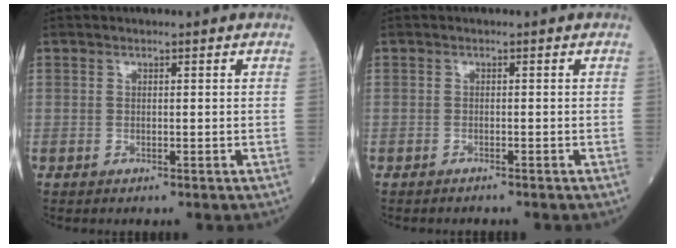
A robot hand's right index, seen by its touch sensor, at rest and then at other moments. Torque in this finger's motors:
{"motor_torque": [-0.07, -0.09, 0.03, 0.01]}